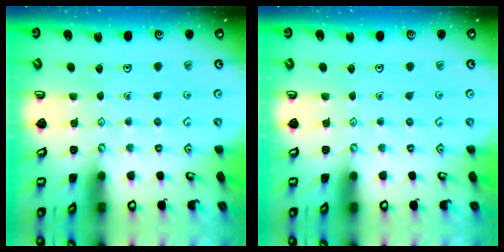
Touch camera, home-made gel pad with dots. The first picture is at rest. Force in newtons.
{"total": 0.0}